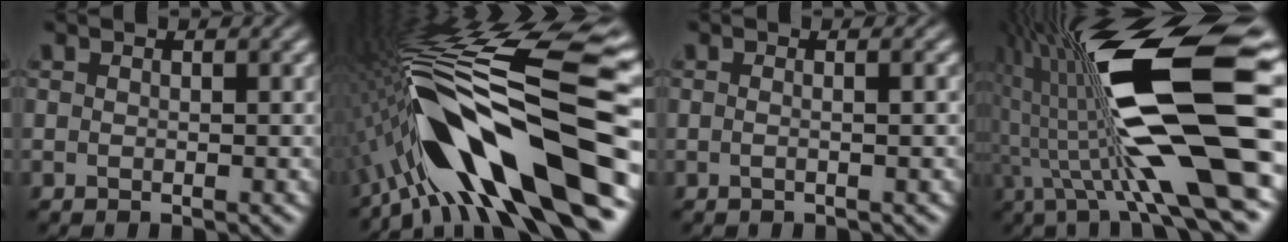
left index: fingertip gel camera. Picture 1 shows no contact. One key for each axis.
{"total": 17.1, "fx": -5.4, "fy": 3.9, "fz": 15.7, "tx": -0.268, "ty": 0.024, "tz": -0.090}
{"total": 2.0, "fx": 0.3, "fy": 1.0, "fz": 1.7, "tx": -0.004, "ty": -0.005, "tz": -0.021}
{"total": 16.6, "fx": 0.2, "fy": 3.8, "fz": 16.2, "tx": -0.274, "ty": 0.017, "tz": -0.004}